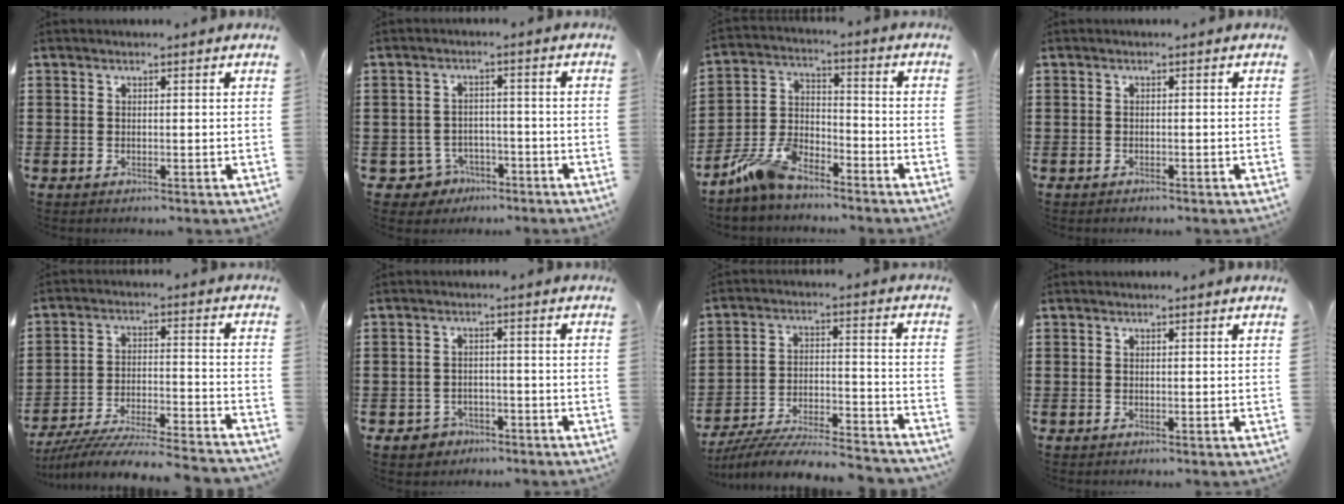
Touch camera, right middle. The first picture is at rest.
{"total": 3.1, "force": [-2.4, 1.9, 0.6], "torque": [-0.033, 0.000, -0.055]}
{"total": 8.9, "force": [-7.4, 2.9, 4.0], "torque": [-0.098, 0.011, -0.144]}
{"total": 0.0}
{"total": 7.2, "force": [-6.8, -0.4, 2.1], "torque": [-0.040, -0.003, -0.137]}
{"total": 1.9, "force": [-1.6, 1.0, 0.1], "torque": [-0.009, 0.003, -0.036]}
{"total": 7.4, "force": [-7.0, 0.0, 2.2], "torque": [-0.034, 0.003, -0.136]}
{"total": 0.0}